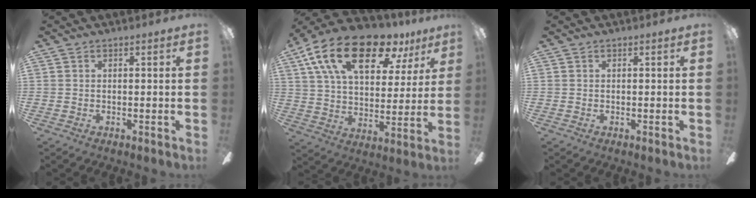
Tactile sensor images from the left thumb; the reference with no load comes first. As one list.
[{"total": 22.4, "force": [13.3, 10.4, 14.6], "torque": [-0.246, -0.059, 0.228]}, {"total": 0.0}]